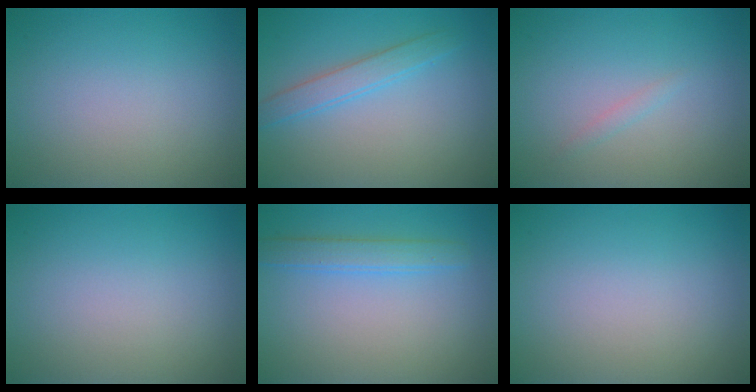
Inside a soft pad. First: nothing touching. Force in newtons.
{"total": 2.3, "press": 2.3, "slide": 0.0}
{"total": 0.7, "press": 0.7, "slide": 0.1}
{"total": 0.0}
{"total": 2.3, "press": 2.3, "slide": 0.2}
{"total": 0.0}